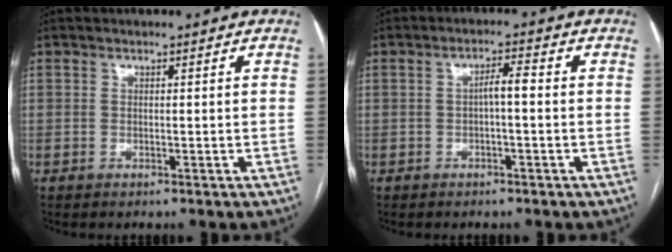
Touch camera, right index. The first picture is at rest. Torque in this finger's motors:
{"motor_torque": [0.76, -0.02, 0.27, 0.08]}